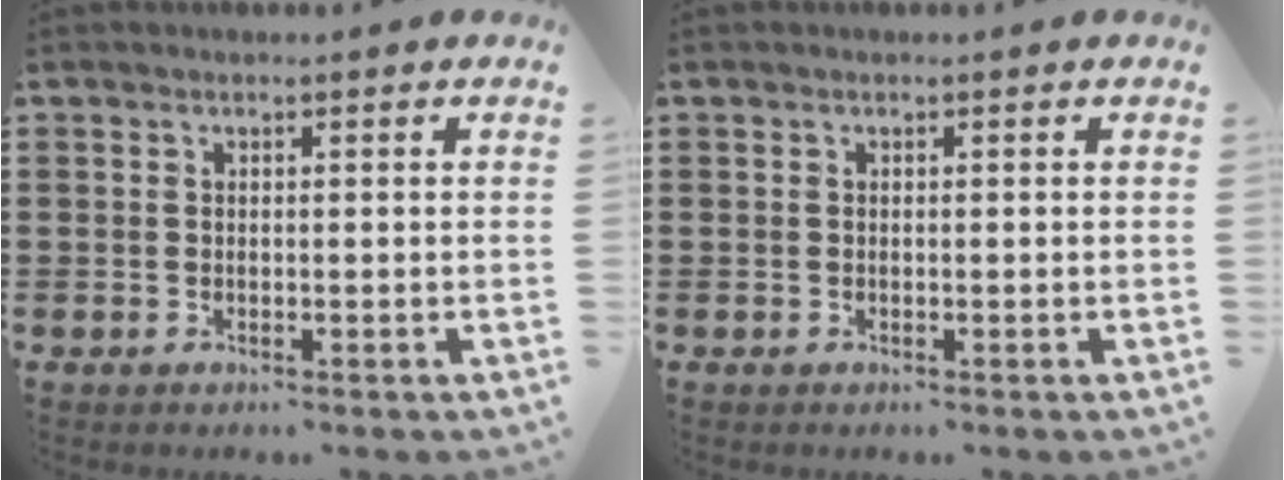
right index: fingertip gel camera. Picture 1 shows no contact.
{"total": 0.0}